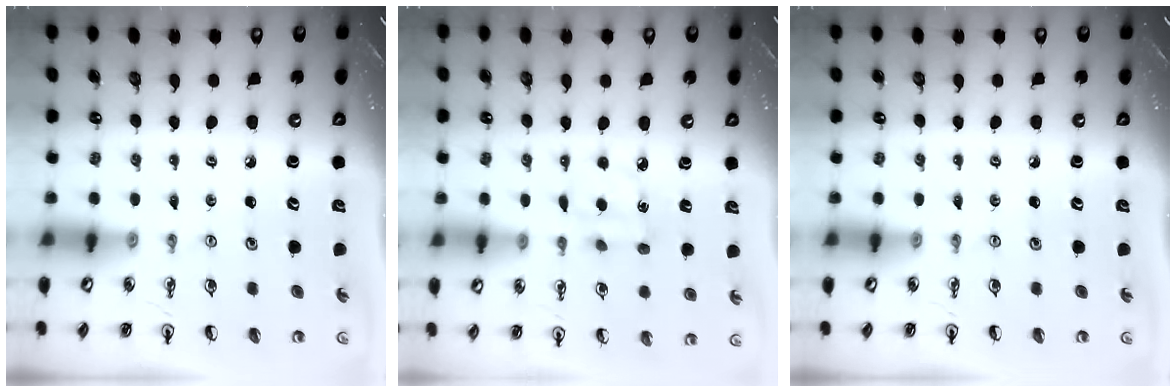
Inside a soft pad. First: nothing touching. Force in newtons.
{"total": 6.4, "press": 6.4, "slide": 0.4}
{"total": 0.0}